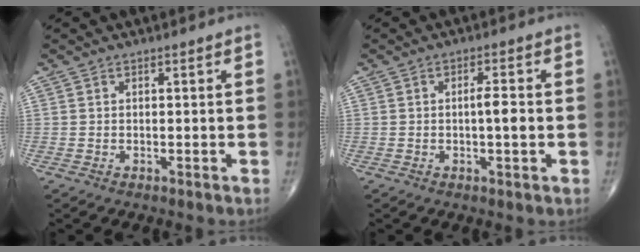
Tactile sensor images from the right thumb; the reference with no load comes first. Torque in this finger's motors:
{"motor_torque": [2.97, 2.04, 0.42, -0.31, -0.01]}